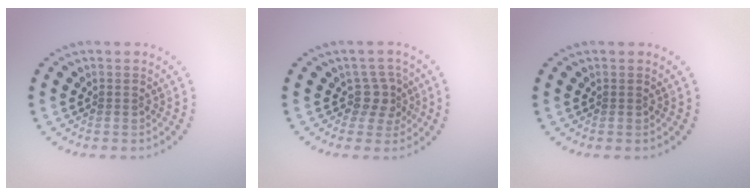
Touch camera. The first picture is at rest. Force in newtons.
{"total": 2.3, "press": 1.7, "slide": 1.6}
{"total": 0.0}